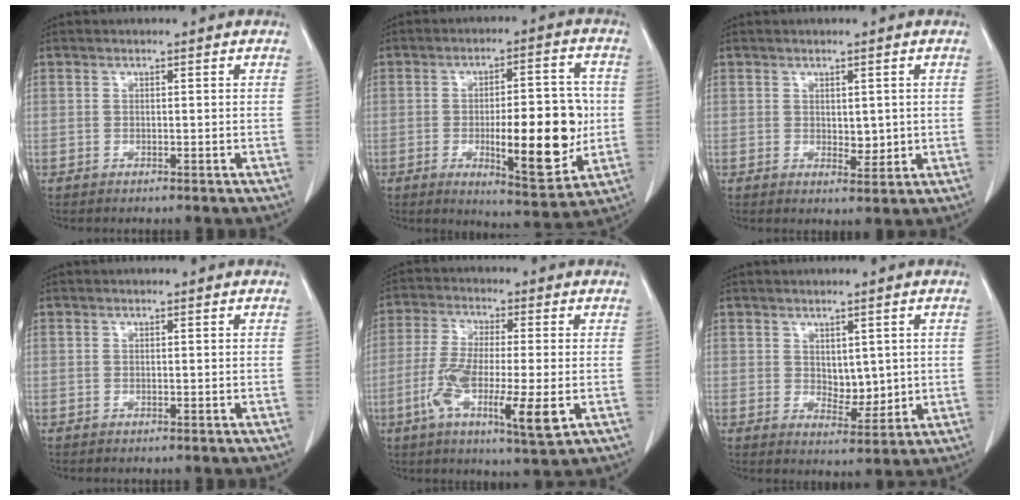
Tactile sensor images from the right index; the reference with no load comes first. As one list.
[{"total": 14.5, "force": [-2.0, 4.2, 13.8], "torque": [-0.194, 0.005, -0.020]}, {"total": 2.7, "force": [0.2, 1.5, 2.2], "torque": [-0.029, -0.007, 0.011]}, {"total": 0.0}, {"total": 12.3, "force": [-3.5, 1.8, 11.7], "torque": [-0.212, -0.019, -0.063]}, {"total": 4.5, "force": [0.8, 2.6, 3.5], "torque": [-0.051, -0.006, 0.025]}]